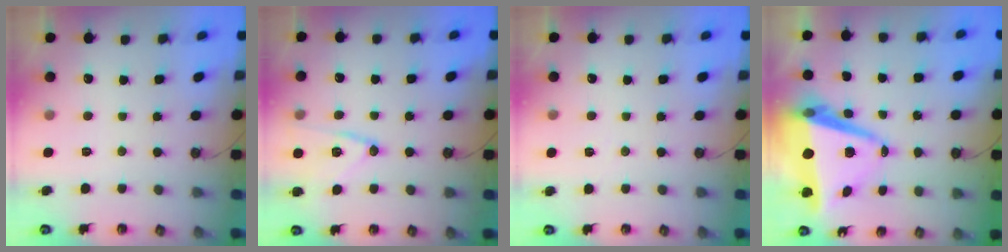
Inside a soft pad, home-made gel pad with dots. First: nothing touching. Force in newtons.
{"total": 12.2, "press": 12.0, "slide": 2.3}
{"total": 2.4, "press": 2.2, "slide": 1.1}
{"total": 12.9, "press": 12.5, "slide": 3.0}